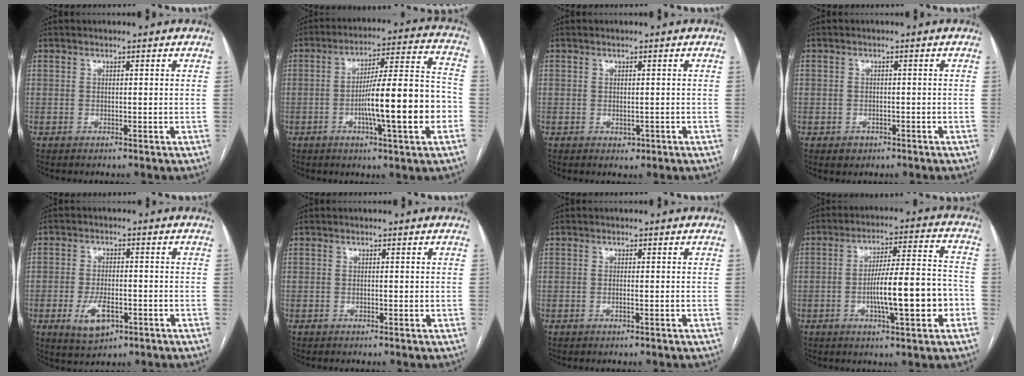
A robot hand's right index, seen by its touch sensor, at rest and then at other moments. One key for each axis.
{"total": 15.7, "fx": -4.0, "fy": 1.1, "fz": 15.1, "tx": -0.236, "ty": 0.014, "tz": -0.061}
{"total": 1.1, "fx": -0.6, "fy": 0.7, "fz": 0.6, "tx": -0.006, "ty": 0.000, "tz": -0.002}
{"total": 2.0, "fx": -1.2, "fy": 1.7, "fz": 0.2, "tx": 0.000, "ty": 0.007, "tz": -0.012}
{"total": 6.1, "fx": -2.7, "fy": 3.0, "fz": 4.6, "tx": -0.087, "ty": -0.003, "tz": -0.038}
{"total": 0.0}
{"total": 0.7, "fx": -0.2, "fy": 0.0, "fz": 0.6, "tx": -0.012, "ty": 0.000, "tz": -0.003}
{"total": 12.5, "fx": -3.4, "fy": 1.7, "fz": 12.0, "tx": -0.198, "ty": 0.016, "tz": -0.050}